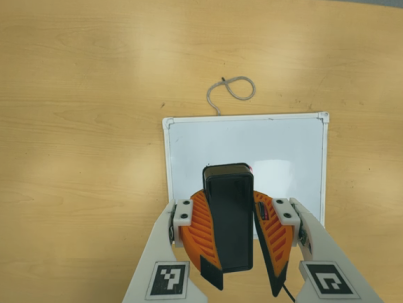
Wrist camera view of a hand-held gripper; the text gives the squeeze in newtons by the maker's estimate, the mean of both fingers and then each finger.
{"total": 12.6, "left": 11.8, "right": 13.4}